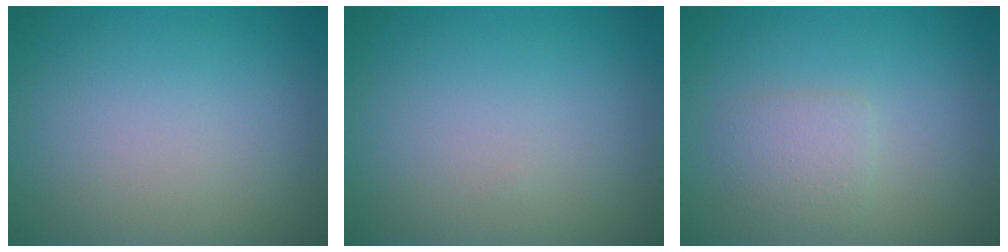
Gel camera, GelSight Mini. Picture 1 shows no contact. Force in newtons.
{"total": 0.0}
{"total": 1.9, "press": 1.9, "slide": 0.0}